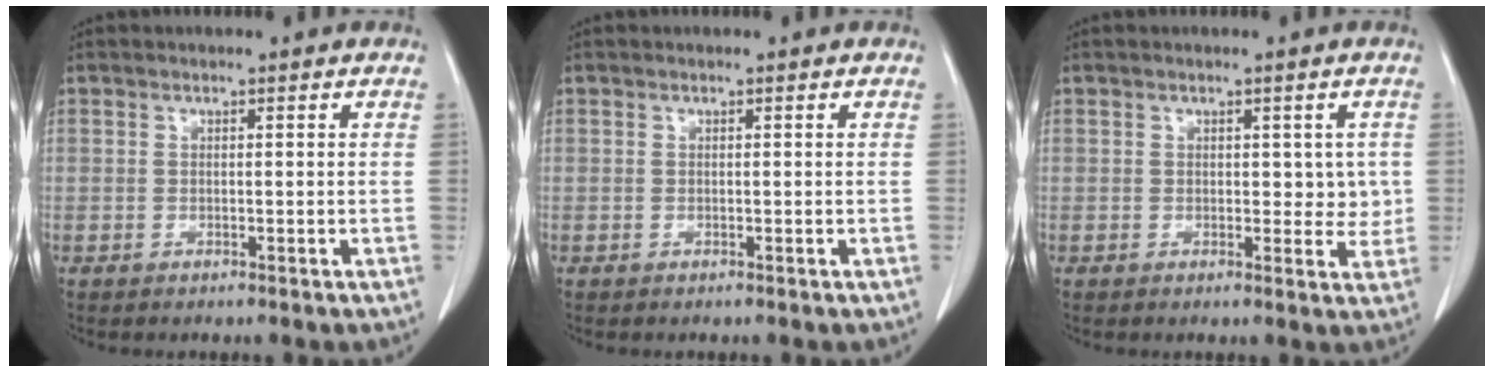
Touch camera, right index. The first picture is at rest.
{"total": 0.0}
{"total": 3.4, "force": [0.5, 2.1, 2.6], "torque": [-0.017, 0.001, 0.007]}